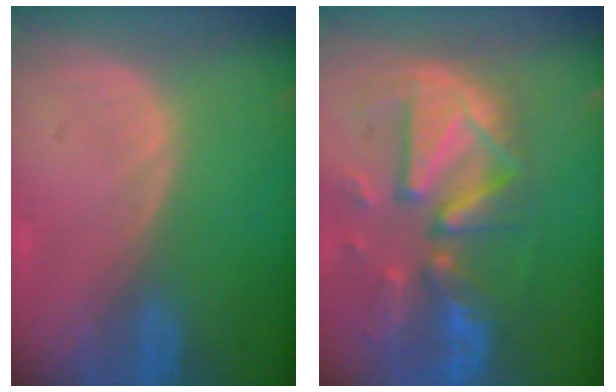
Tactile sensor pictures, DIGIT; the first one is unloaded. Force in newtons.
{"total": 12.5, "press": 10.8, "slide": 6.2}